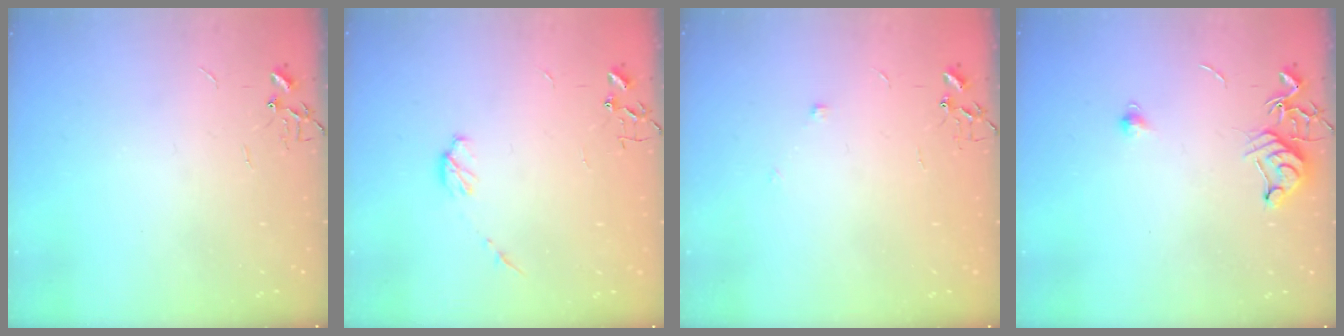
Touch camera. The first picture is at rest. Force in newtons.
{"total": 5.8, "press": 5.8, "slide": 0.5}
{"total": 4.3, "press": 4.2, "slide": 1.1}
{"total": 7.8, "press": 7.7, "slide": 0.8}